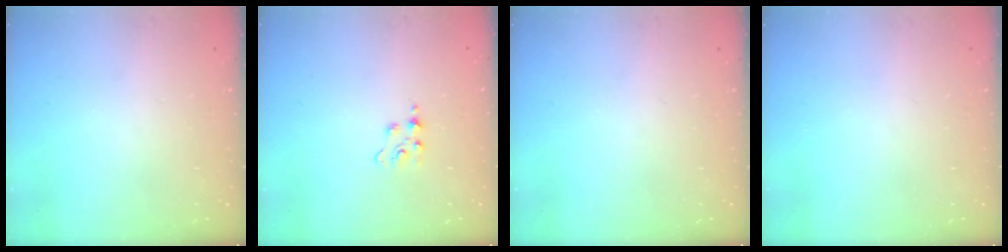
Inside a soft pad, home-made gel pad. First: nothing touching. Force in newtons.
{"total": 2.8, "press": 2.8, "slide": 0.4}
{"total": 0.0}
{"total": 0.0}